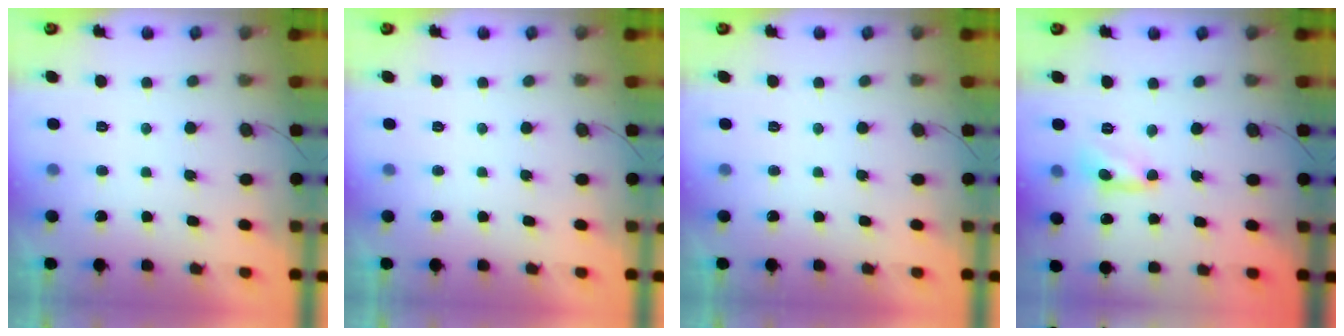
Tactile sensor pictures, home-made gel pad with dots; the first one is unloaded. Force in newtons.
{"total": 0.0}
{"total": 0.0}
{"total": 3.3, "press": 3.2, "slide": 0.2}